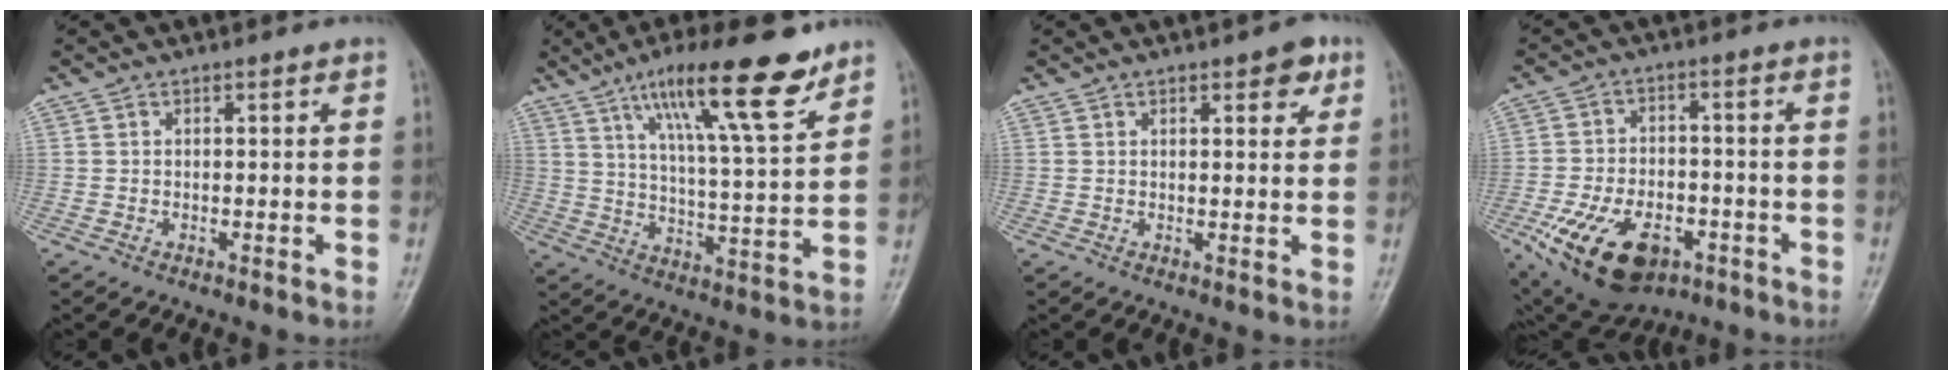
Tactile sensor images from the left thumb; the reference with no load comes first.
{"total": 17.4, "force": [11.2, 3.2, 12.9], "torque": [-0.189, -0.052, 0.184]}
{"total": 3.9, "force": [2.1, 1.7, 2.9], "torque": [-0.021, -0.006, 0.021]}
{"total": 15.9, "force": [-7.1, 9.3, 10.7], "torque": [-0.182, 0.017, -0.108]}